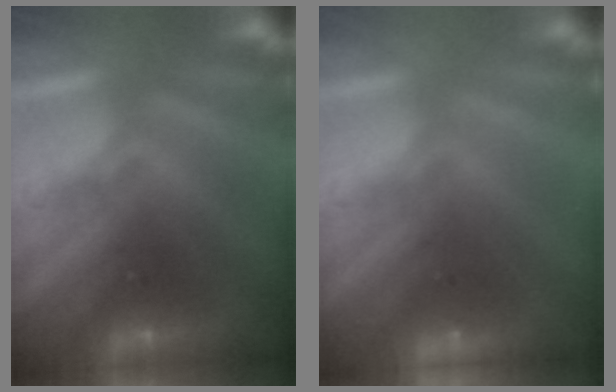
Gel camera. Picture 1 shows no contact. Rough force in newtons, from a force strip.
{"total": 2.0}